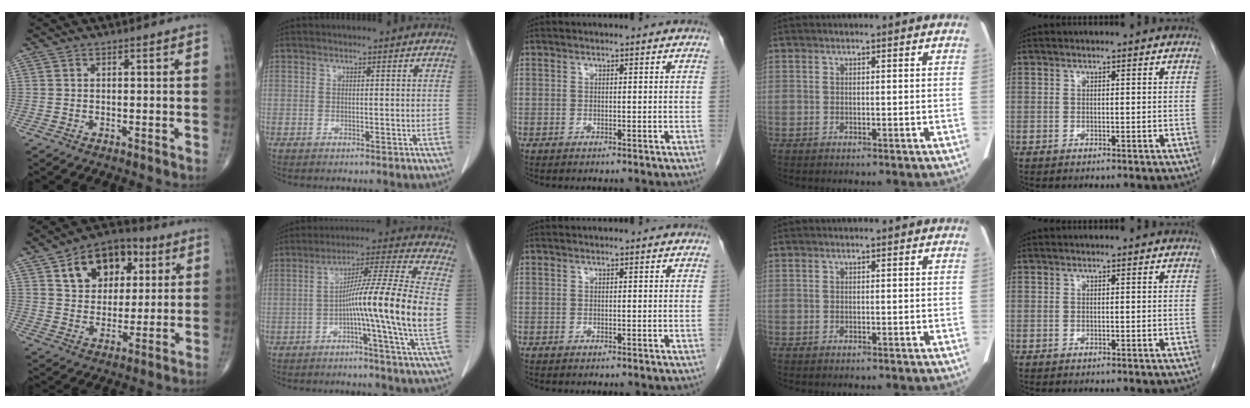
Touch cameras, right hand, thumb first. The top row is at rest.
{"thumb": {"total": 14.7, "force": [5.8, 10.3, 8.7], "torque": [-0.093, -0.004, 0.093]}, "index": {"total": 14.9, "force": [-2.0, -2.1, 14.6], "torque": [-0.236, 0.000, -0.045]}}